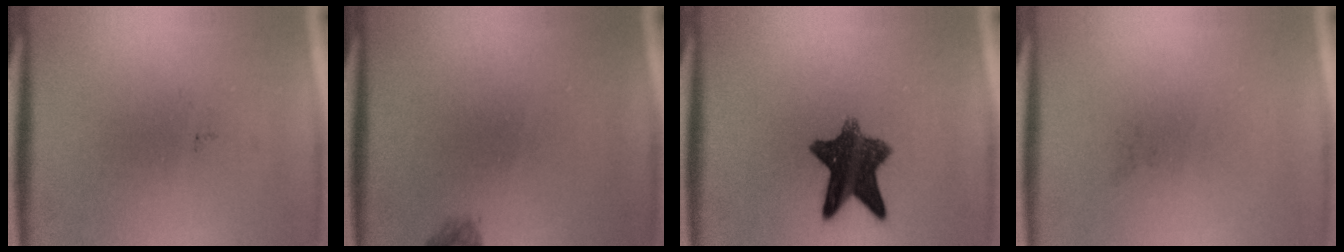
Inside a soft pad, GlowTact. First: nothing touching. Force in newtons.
{"total": 0.8}
{"total": 10.2}
{"total": 0.0}